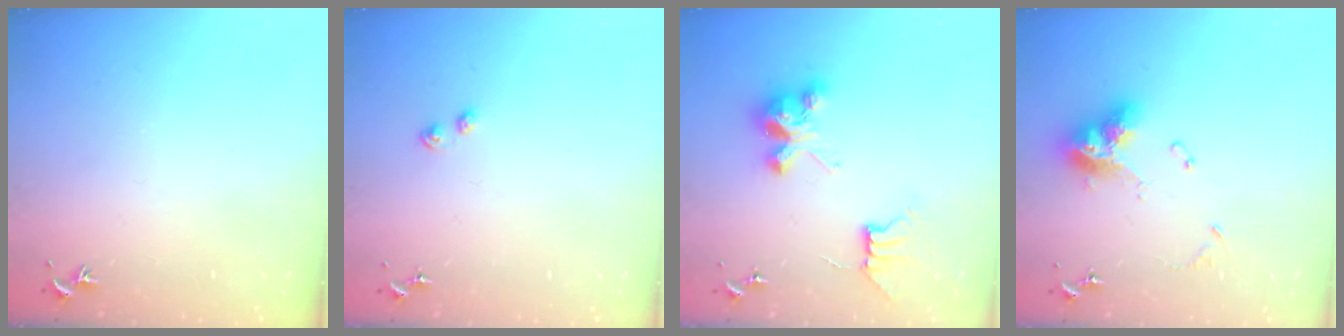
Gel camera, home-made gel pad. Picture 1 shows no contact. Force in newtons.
{"total": 2.2, "press": 2.1, "slide": 0.5}
{"total": 9.5, "press": 9.5, "slide": 0.7}
{"total": 12.3, "press": 12.2, "slide": 1.5}